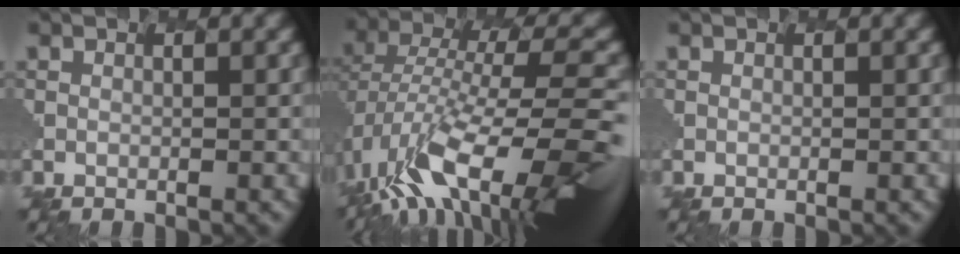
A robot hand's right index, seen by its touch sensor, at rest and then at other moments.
{"total": 11.4, "force": [-5.2, 4.7, 8.9], "torque": [-0.183, 0.014, -0.086]}
{"total": 0.0}